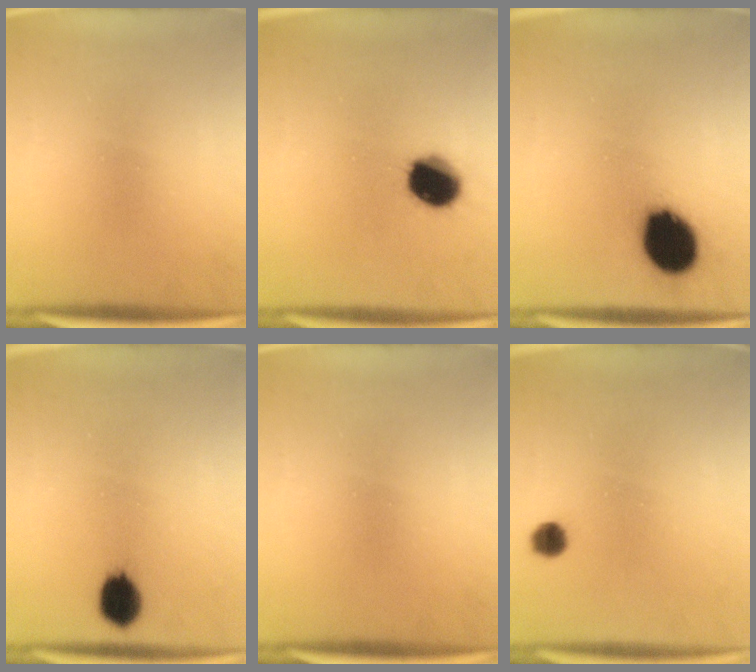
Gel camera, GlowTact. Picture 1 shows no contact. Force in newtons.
{"total": 10.5}
{"total": 13.7}
{"total": 7.0}
{"total": 0.0}
{"total": 2.6}